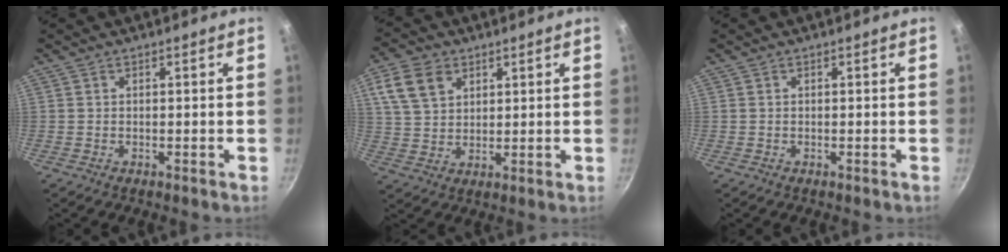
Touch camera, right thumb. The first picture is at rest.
{"total": 9.2, "force": [4.2, 6.4, 5.1], "torque": [-0.084, 0.001, 0.080]}
{"total": 0.0}